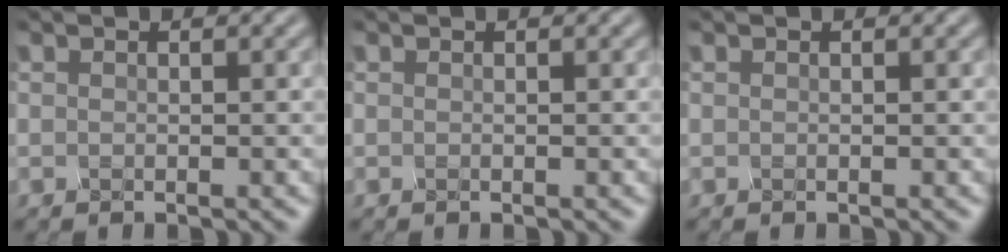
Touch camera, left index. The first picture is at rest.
{"total": 0.0}
{"total": 0.0}